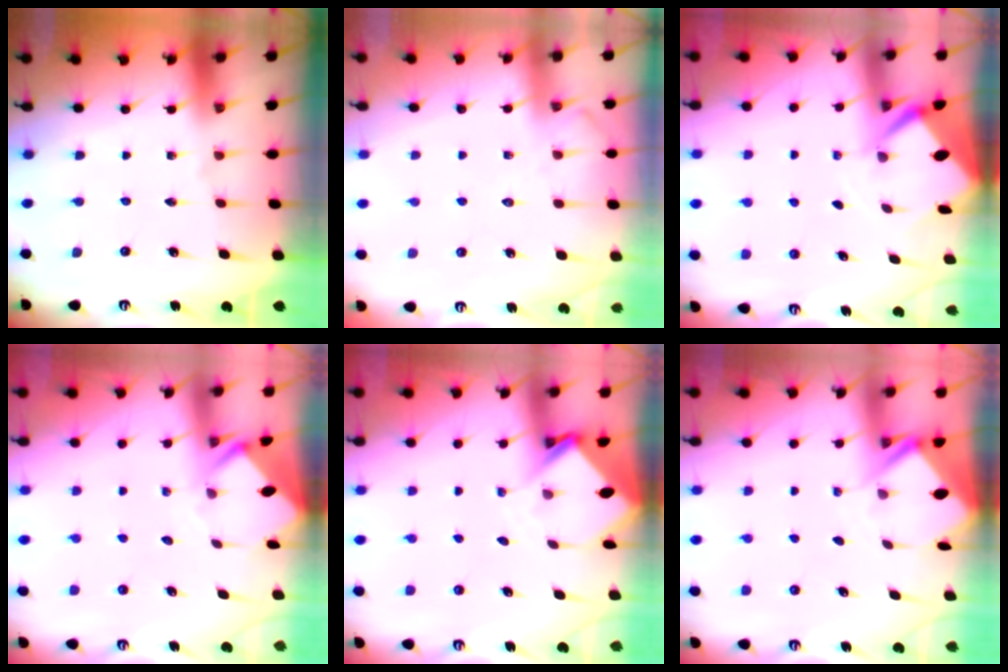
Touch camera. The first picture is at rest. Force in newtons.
{"total": 5.0, "press": 5.0, "slide": 0.6}
{"total": 3.0, "press": 3.0, "slide": 0.2}
{"total": 3.1, "press": 3.1, "slide": 0.1}
{"total": 3.3, "press": 3.3, "slide": 0.3}
{"total": 2.6, "press": 2.6, "slide": 0.1}